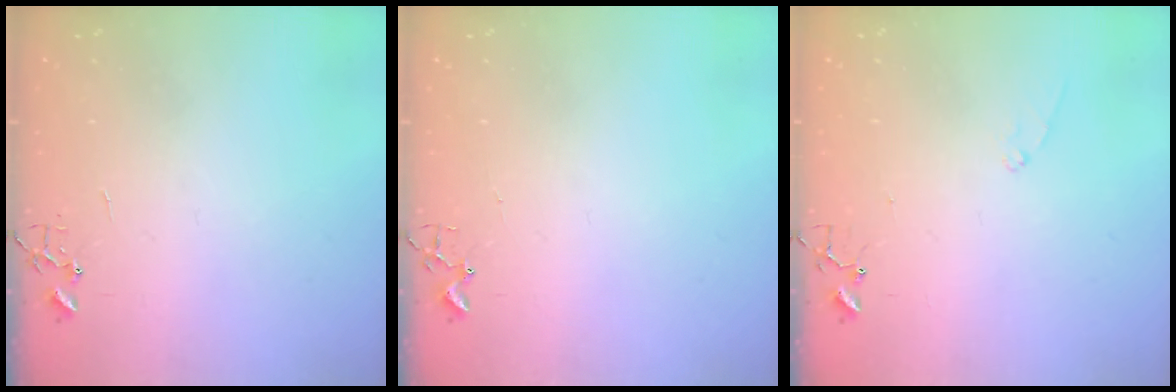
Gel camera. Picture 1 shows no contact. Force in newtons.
{"total": 1.7, "press": 1.6, "slide": 0.2}
{"total": 6.8, "press": 6.8, "slide": 0.7}